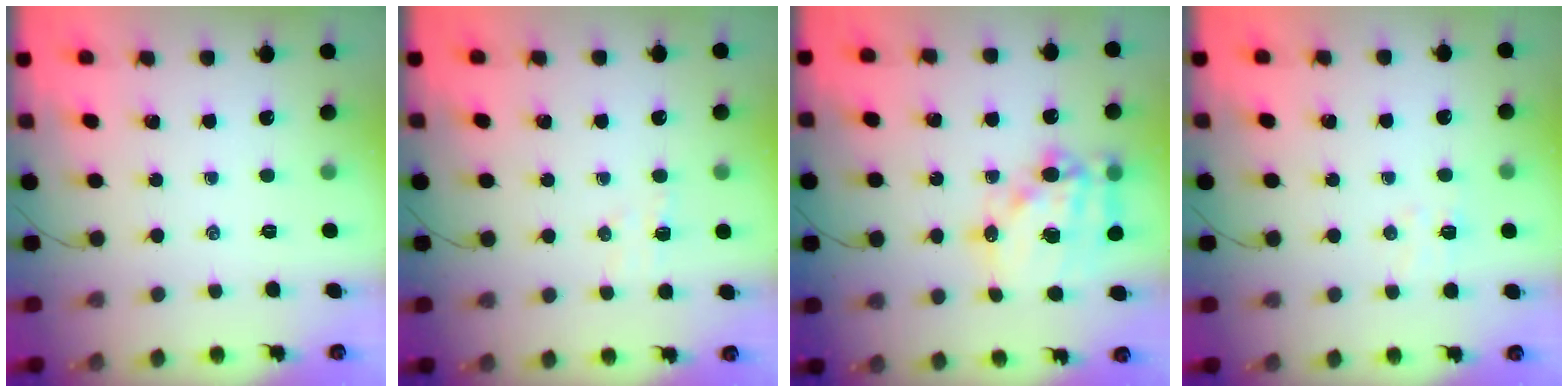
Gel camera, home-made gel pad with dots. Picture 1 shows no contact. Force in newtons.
{"total": 4.3, "press": 4.2, "slide": 1.0}
{"total": 16.9, "press": 16.5, "slide": 3.5}
{"total": 4.6, "press": 4.5, "slide": 0.9}